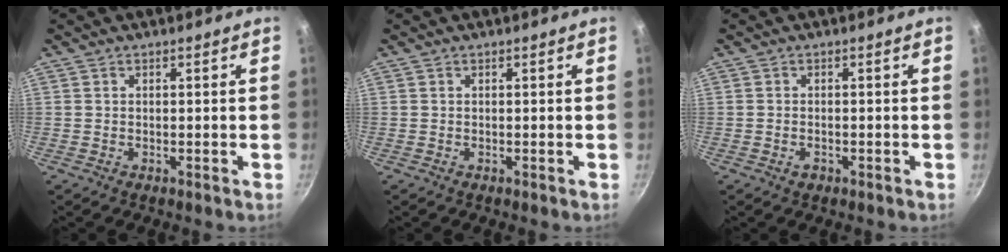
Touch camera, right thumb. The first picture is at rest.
{"total": 0.0}
{"total": 1.4, "force": [-0.7, 0.9, 0.8], "torque": [-0.014, 0.003, -0.011]}